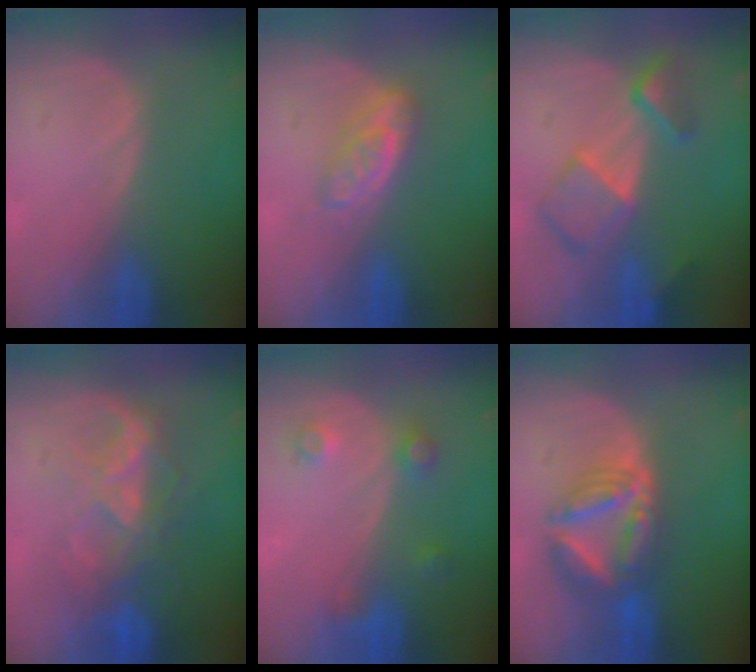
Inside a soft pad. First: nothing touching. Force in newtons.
{"total": 4.8, "press": 4.2, "slide": 2.2}
{"total": 7.8, "press": 6.7, "slide": 3.9}
{"total": 8.2, "press": 7.3, "slide": 3.7}
{"total": 3.7, "press": 3.4, "slide": 1.4}
{"total": 7.7, "press": 7.7, "slide": 0.7}